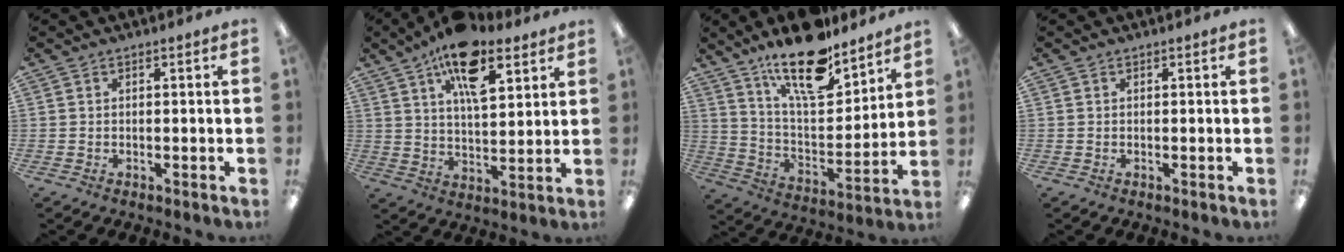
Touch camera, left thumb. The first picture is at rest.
{"total": 15.7, "force": [9.3, 7.1, 10.4], "torque": [-0.162, -0.034, 0.157]}
{"total": 19.2, "force": [14.3, 6.8, 10.8], "torque": [-0.189, -0.085, 0.246]}
{"total": 0.0}